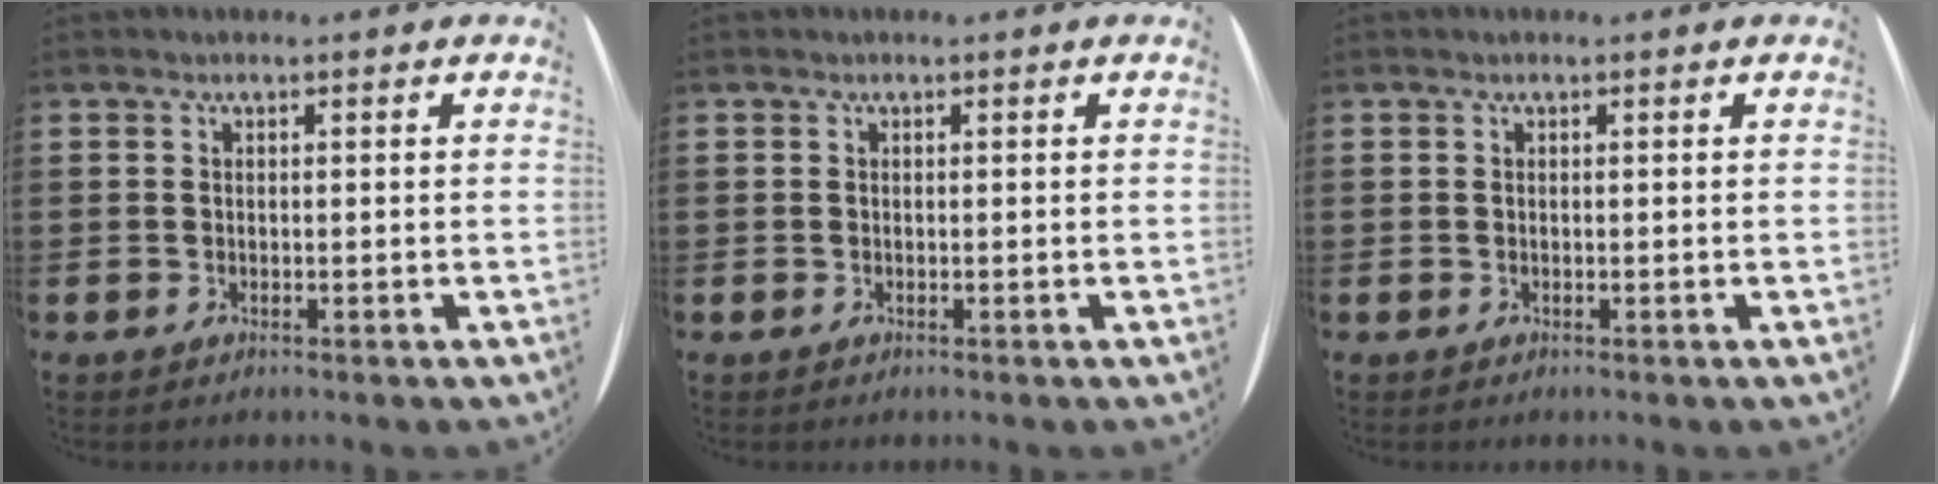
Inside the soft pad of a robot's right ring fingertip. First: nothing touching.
{"total": 0.0}
{"total": 0.0}